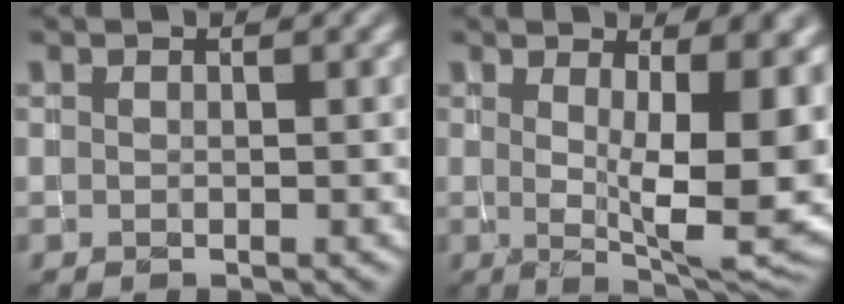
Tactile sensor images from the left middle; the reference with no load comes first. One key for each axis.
{"total": 12.4, "fx": 0.7, "fy": 4.1, "fz": 11.7, "tx": -0.143, "ty": -0.012, "tz": 0.018}